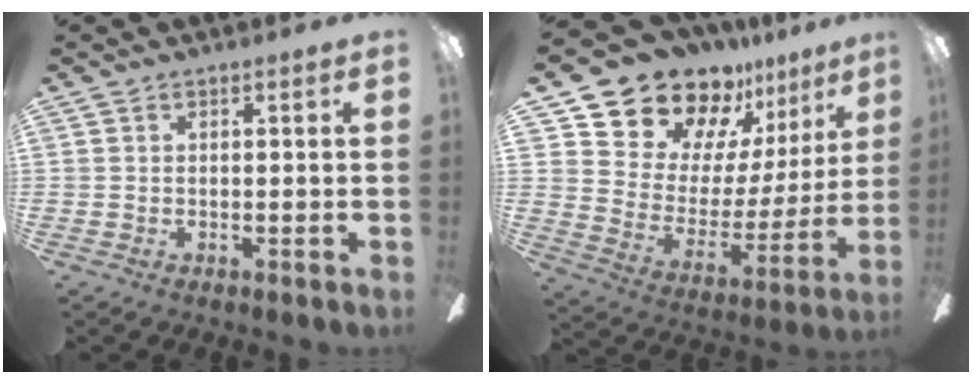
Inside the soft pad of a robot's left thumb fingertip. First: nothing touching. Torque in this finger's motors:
{"motor_torque": [0.43, 0.43, 1.39, -1.39, 0.07]}